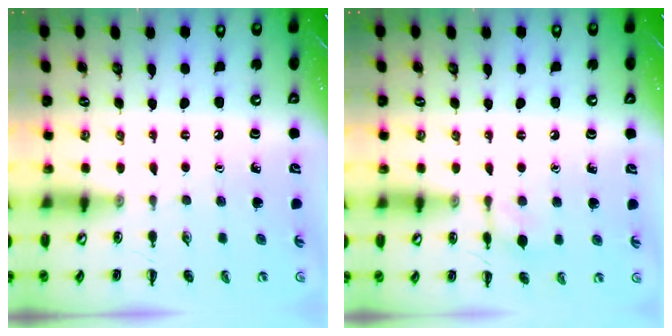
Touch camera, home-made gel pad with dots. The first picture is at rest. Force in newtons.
{"total": 4.8, "press": 4.6, "slide": 1.2}